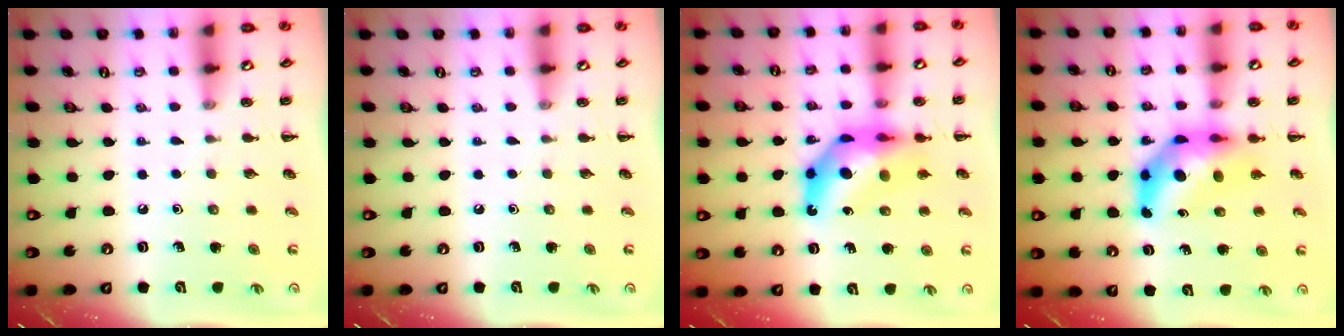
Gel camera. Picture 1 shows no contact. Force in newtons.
{"total": 0.0}
{"total": 13.5, "press": 12.9, "slide": 3.9}
{"total": 8.7, "press": 8.3, "slide": 2.6}